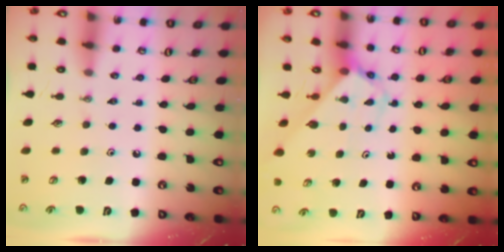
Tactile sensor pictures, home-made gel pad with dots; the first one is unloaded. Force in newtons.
{"total": 2.7, "press": 2.7, "slide": 0.1}